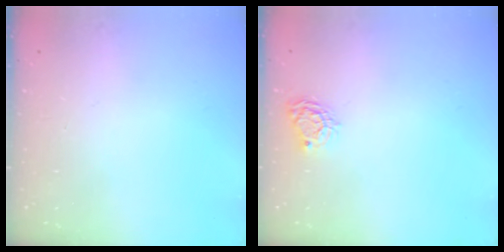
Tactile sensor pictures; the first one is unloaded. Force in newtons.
{"total": 5.6, "press": 5.6, "slide": 0.5}